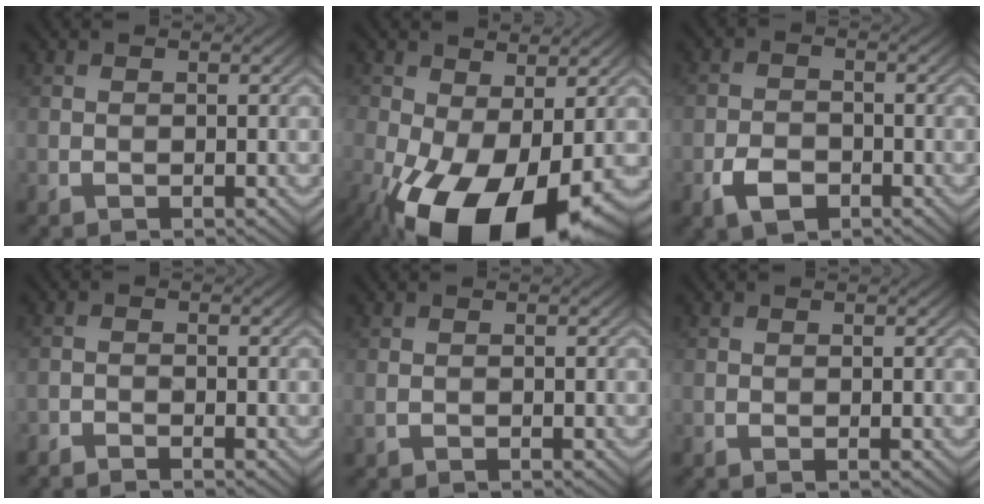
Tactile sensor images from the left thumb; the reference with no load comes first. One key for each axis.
{"total": 18.5, "fx": -7.4, "fy": 9.6, "fz": 14.0, "tx": -0.286, "ty": -0.047, "tz": -0.104}
{"total": 3.3, "fx": -1.9, "fy": 2.1, "fz": 1.8, "tx": -0.033, "ty": -0.002, "tz": -0.042}
{"total": 1.1, "fx": -1.1, "fy": 0.0, "fz": 0.1, "tx": -0.005, "ty": -0.001, "tz": -0.027}
{"total": 0.0}
{"total": 0.0}